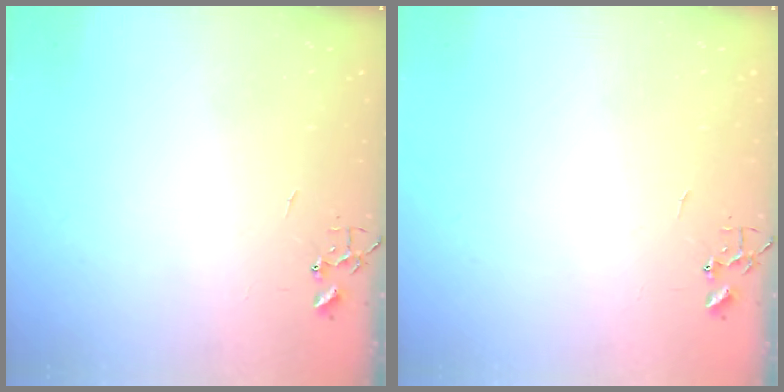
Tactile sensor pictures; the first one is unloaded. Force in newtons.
{"total": 0.0}